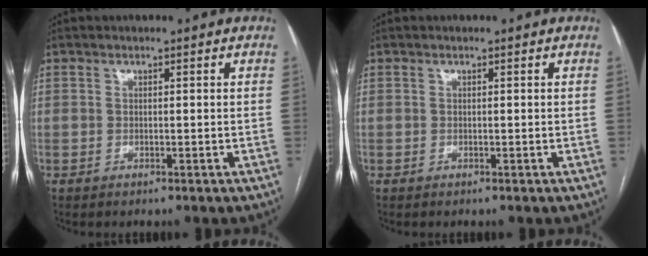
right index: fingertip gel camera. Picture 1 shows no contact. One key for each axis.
{"total": 0.0}